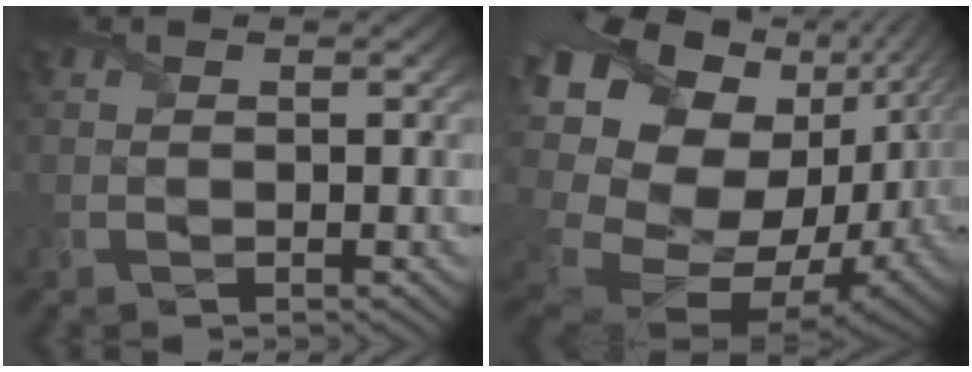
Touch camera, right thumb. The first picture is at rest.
{"total": 20.6, "force": [-0.1, 15.3, 13.8], "torque": [-0.316, -0.052, 0.040]}